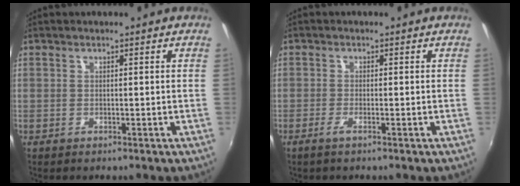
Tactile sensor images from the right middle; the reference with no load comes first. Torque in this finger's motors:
{"motor_torque": [-0.17, -0.10, 0.04, 0.00]}